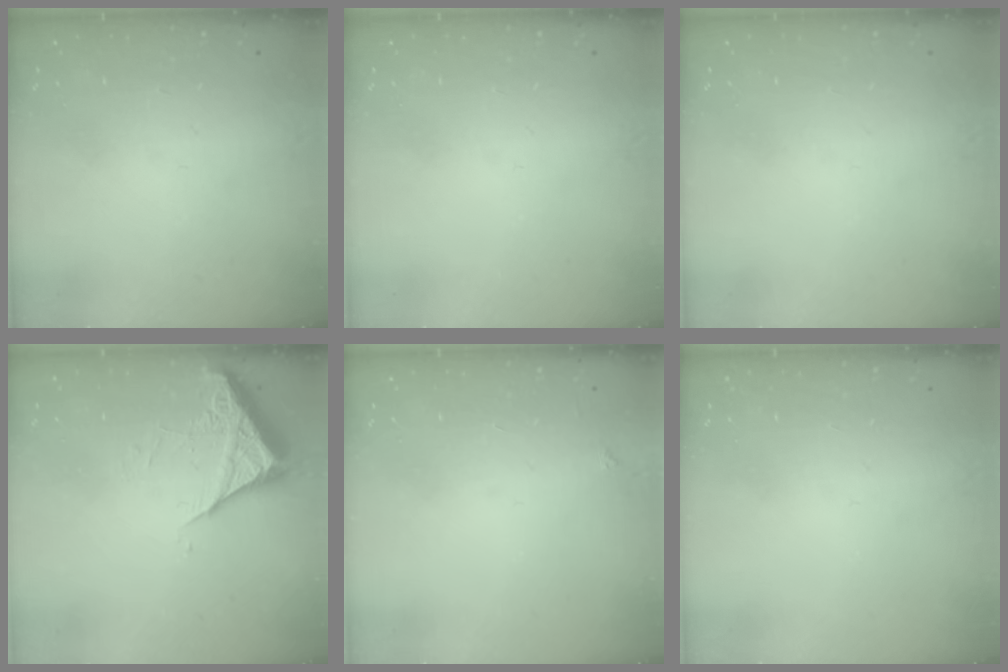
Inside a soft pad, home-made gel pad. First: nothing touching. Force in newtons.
{"total": 0.0}
{"total": 0.0}
{"total": 5.4, "press": 5.3, "slide": 0.6}
{"total": 2.1, "press": 2.1, "slide": 0.3}
{"total": 0.0}